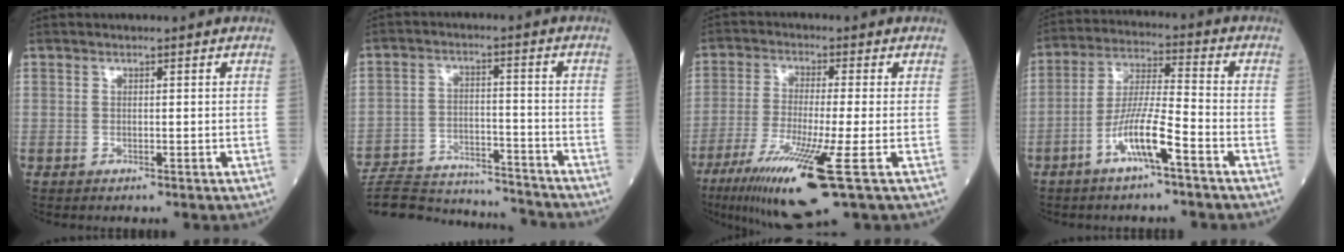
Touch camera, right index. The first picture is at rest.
{"total": 18.3, "force": [-17.6, 2.6, 4.3], "torque": [-0.095, 0.002, -0.264]}
{"total": 13.5, "force": [-6.4, 0.0, 11.9], "torque": [-0.230, -0.040, -0.111]}
{"total": 9.1, "force": [-4.5, 0.4, 7.8], "torque": [-0.154, 0.001, -0.088]}